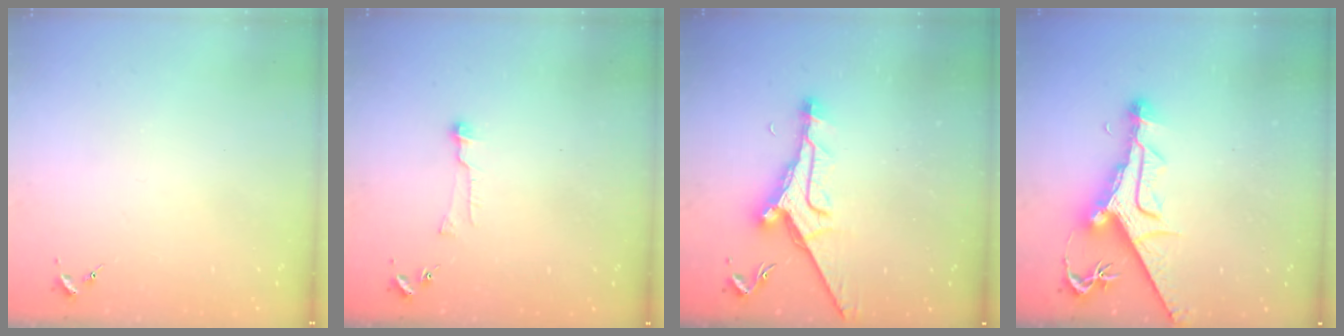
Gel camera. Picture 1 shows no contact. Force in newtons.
{"total": 5.9, "press": 5.9, "slide": 0.5}
{"total": 12.0, "press": 12.0, "slide": 0.9}
{"total": 13.6, "press": 13.5, "slide": 1.7}